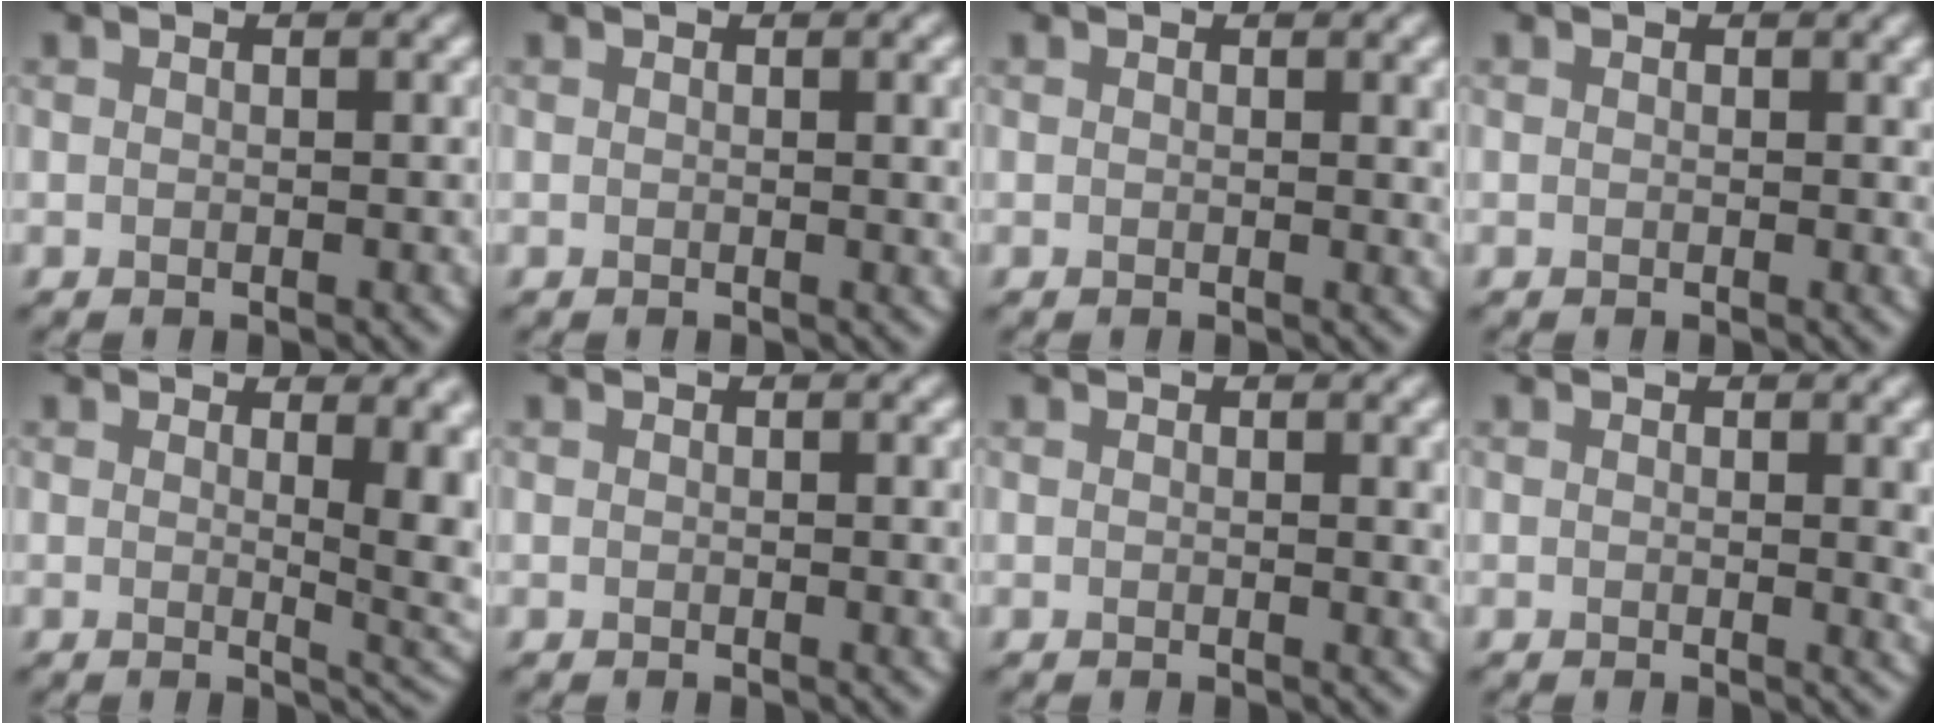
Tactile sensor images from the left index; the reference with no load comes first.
{"total": 2.2, "force": [0.4, 0.6, 2.0], "torque": [-0.017, 0.002, 0.003]}
{"total": 1.7, "force": [0.5, 0.5, 1.5], "torque": [-0.011, 0.001, 0.006]}
{"total": 0.6, "force": [0.3, 0.2, 0.5], "torque": [-0.005, -0.003, 0.003]}
{"total": 7.6, "force": [1.3, 3.1, 6.9], "torque": [-0.045, -0.004, 0.021]}
{"total": 1.6, "force": [0.2, 0.4, 1.5], "torque": [-0.013, 0.001, 0.000]}
{"total": 1.9, "force": [0.5, 0.6, 1.8], "torque": [-0.014, 0.001, 0.005]}
{"total": 2.6, "force": [0.4, 0.7, 2.5], "torque": [-0.022, -0.002, 0.005]}